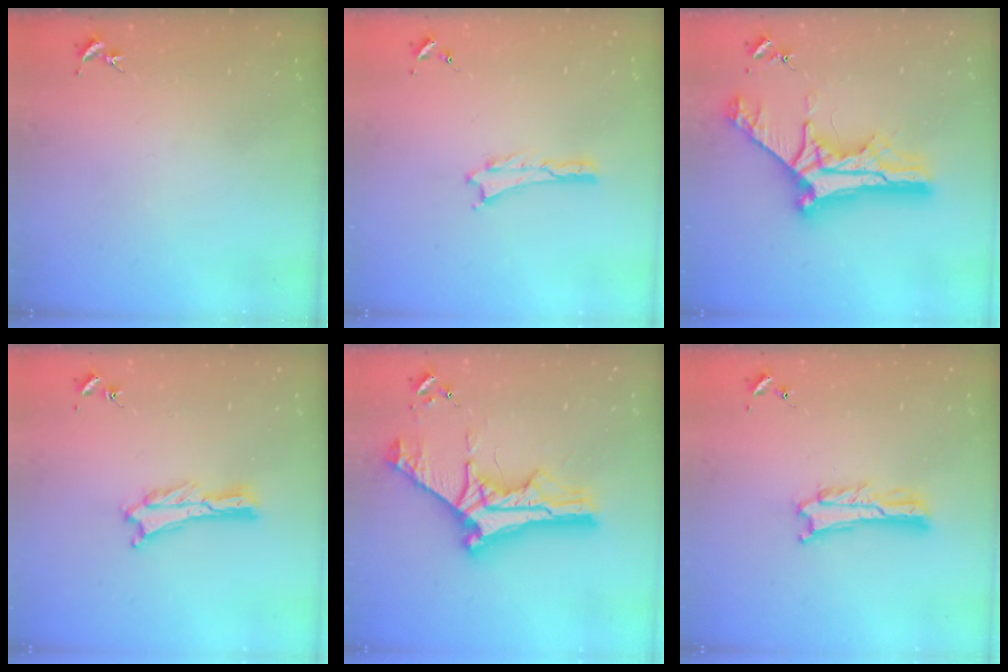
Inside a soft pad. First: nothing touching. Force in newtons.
{"total": 0.0}
{"total": 13.8, "press": 13.8, "slide": 1.0}
{"total": 0.9, "press": 0.9, "slide": 0.2}
{"total": 10.9, "press": 10.9, "slide": 1.1}
{"total": 2.0, "press": 2.0, "slide": 0.3}